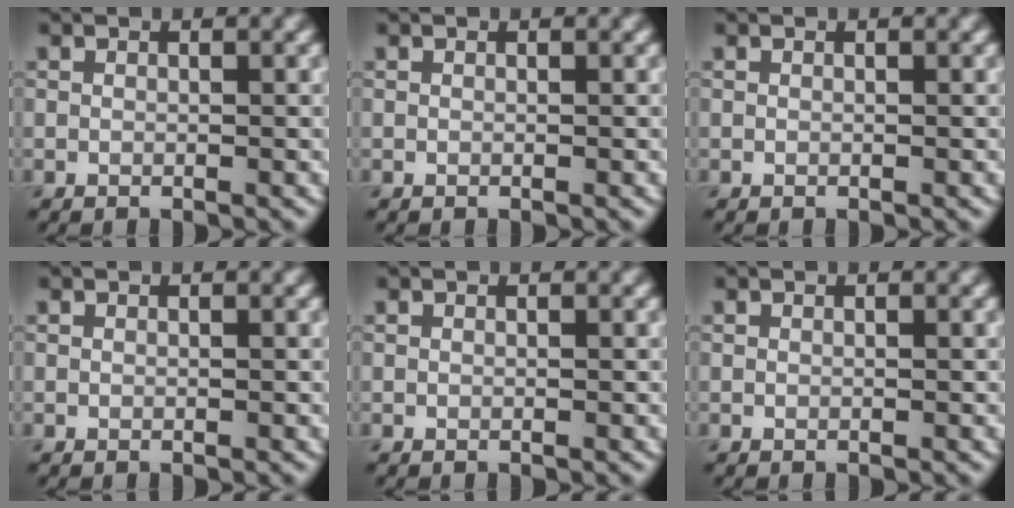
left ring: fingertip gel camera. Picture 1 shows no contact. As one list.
[{"total": 0.0}, {"total": 0.0}, {"total": 0.0}, {"total": 0.0}, {"total": 0.0}]